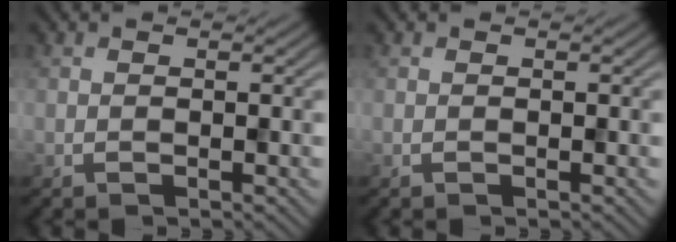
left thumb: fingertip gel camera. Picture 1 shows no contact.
{"total": 0.0}